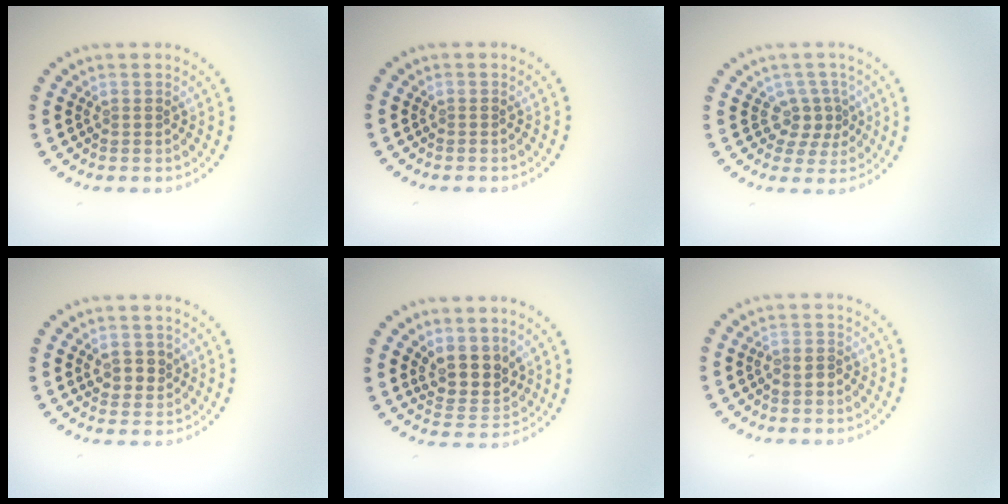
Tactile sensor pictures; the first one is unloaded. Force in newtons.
{"total": 0.0}
{"total": 2.3, "press": 1.7, "slide": 1.5}
{"total": 2.0, "press": 2.0, "slide": 0.6}
{"total": 3.5, "press": 3.0, "slide": 1.8}
{"total": 1.2, "press": 0.9, "slide": 0.7}